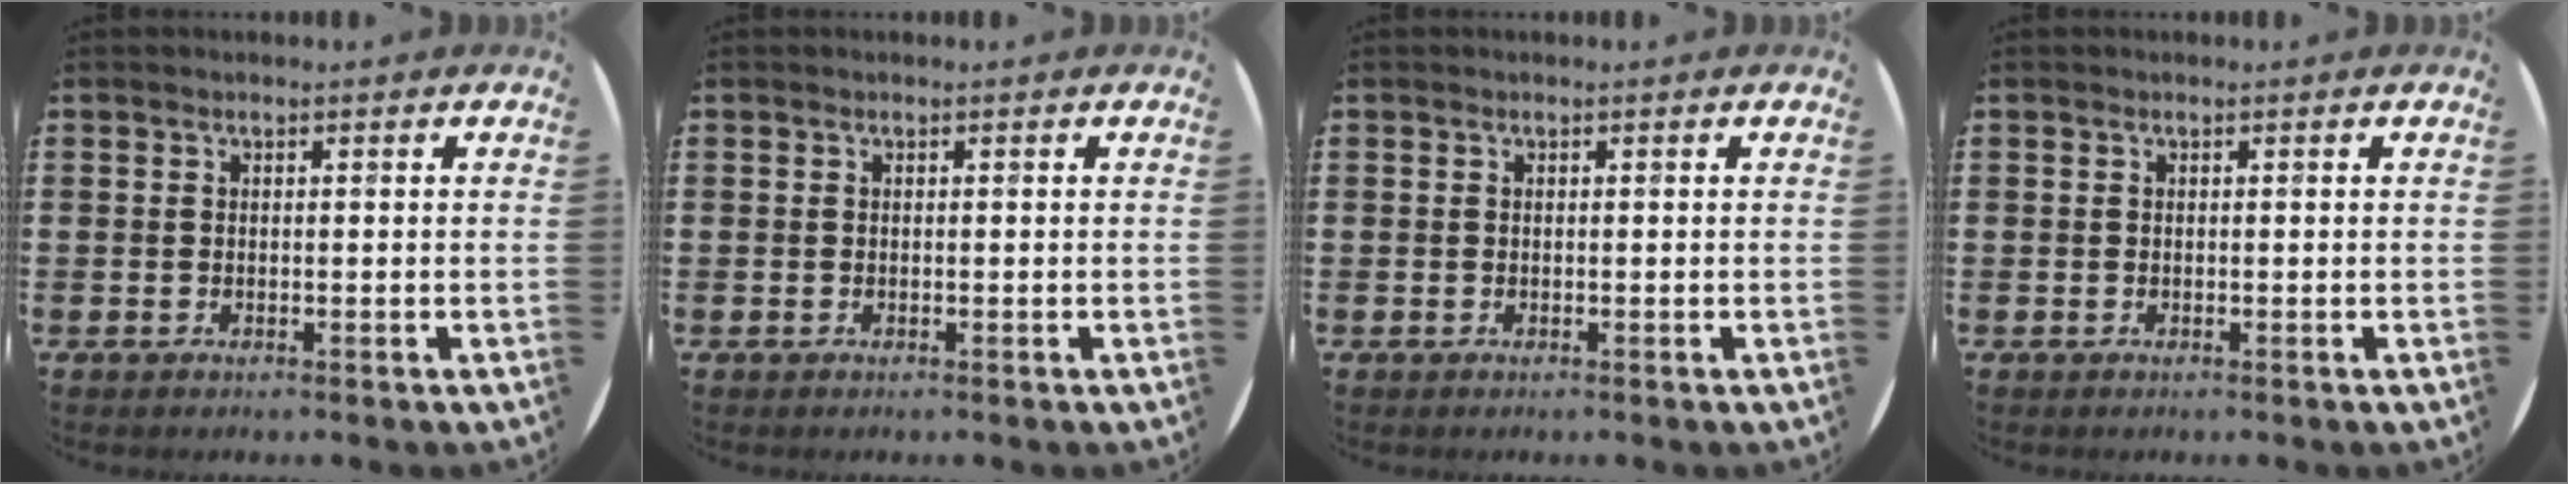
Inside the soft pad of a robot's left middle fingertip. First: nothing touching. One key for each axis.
{"total": 0.0}
{"total": 0.0}
{"total": 0.0}